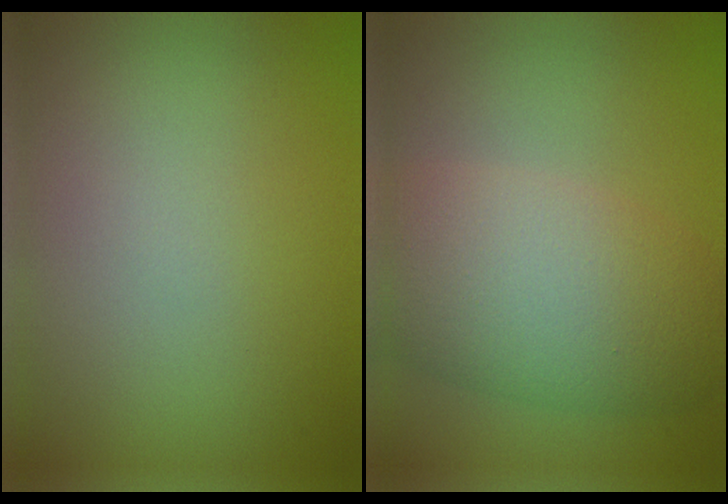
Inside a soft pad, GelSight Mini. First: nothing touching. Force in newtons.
{"total": 8.4, "press": 8.4, "slide": 0.5}